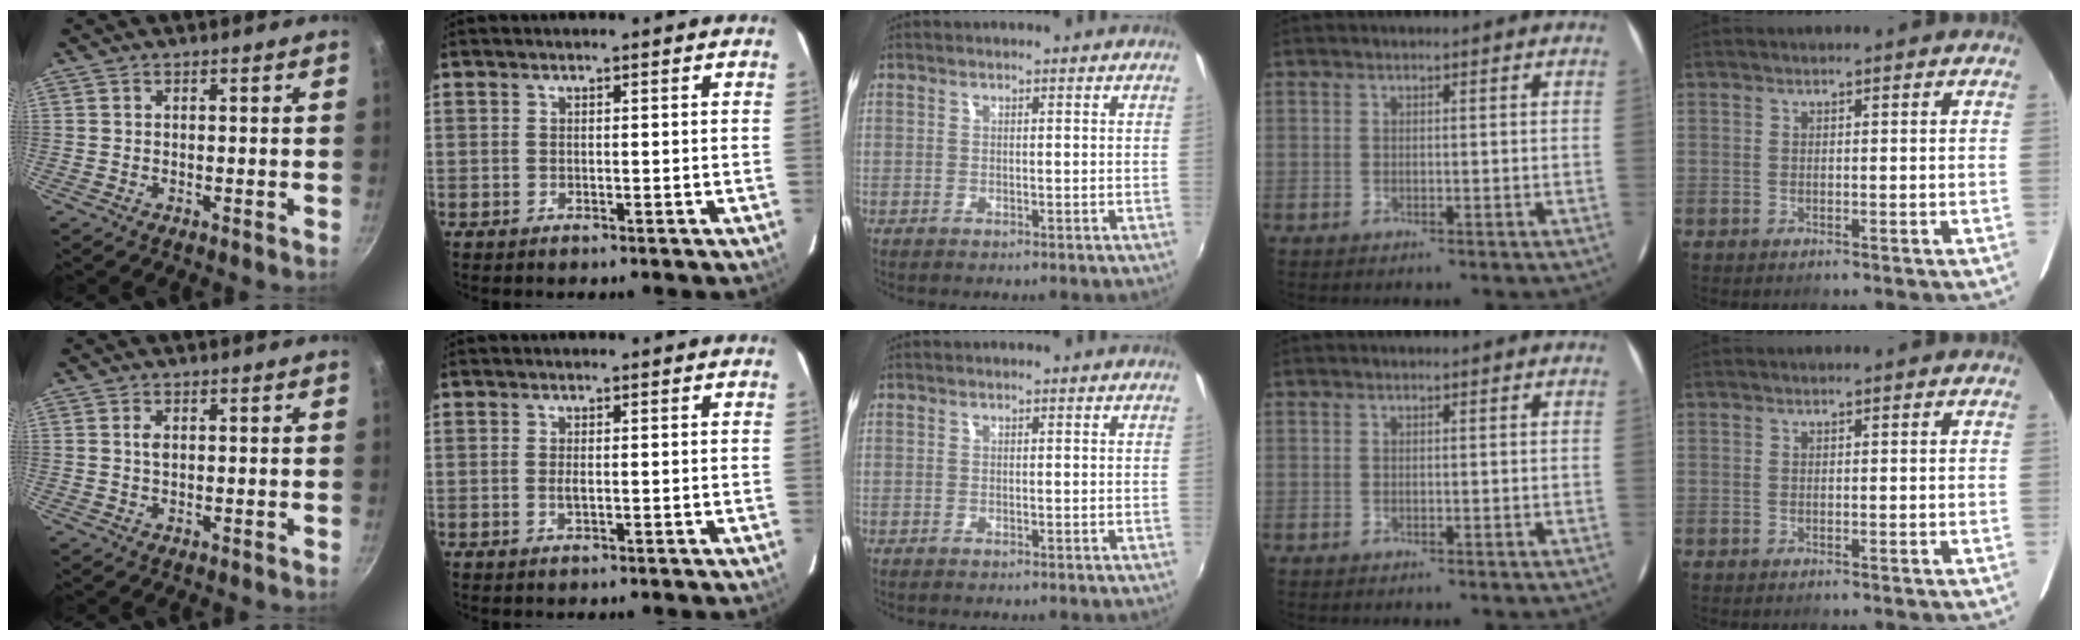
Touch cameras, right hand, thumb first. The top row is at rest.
{"thumb": {"total": 1.5, "force": [0.3, 0.9, 1.2], "torque": [-0.021, 0.001, 0.004]}, "index": {"total": 1.2, "force": [-0.2, 0.3, 1.1], "torque": [-0.023, -0.001, -0.003]}}